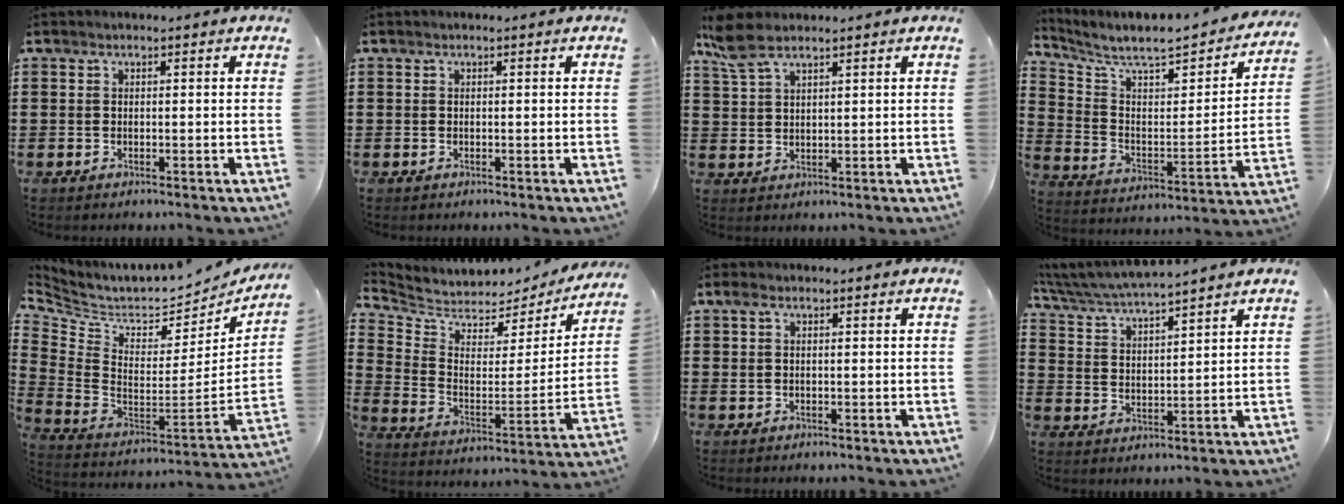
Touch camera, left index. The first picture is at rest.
{"total": 0.0}
{"total": 4.8, "force": [3.3, 1.6, 3.1], "torque": [-0.078, -0.001, 0.059]}
{"total": 6.2, "force": [5.5, 1.2, 2.7], "torque": [-0.083, -0.049, 0.088]}
{"total": 5.0, "force": [4.5, 1.7, 1.4], "torque": [-0.062, -0.057, 0.074]}
{"total": 4.2, "force": [3.8, 1.6, 0.2], "torque": [-0.033, -0.041, 0.062]}
{"total": 1.6, "force": [0.3, 1.0, 1.1], "torque": [-0.026, 0.009, 0.003]}
{"total": 4.7, "force": [4.5, -0.1, 1.3], "torque": [-0.046, -0.028, 0.075]}